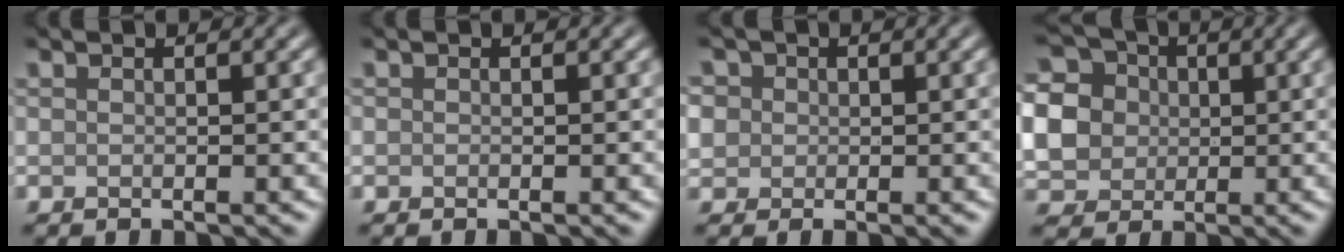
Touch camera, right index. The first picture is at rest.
{"total": 0.0}
{"total": 3.0, "force": [0.4, 2.7, 1.3], "torque": [-0.033, 0.010, 0.004]}
{"total": 8.3, "force": [0.3, 7.4, 3.6], "torque": [-0.100, 0.017, -0.014]}